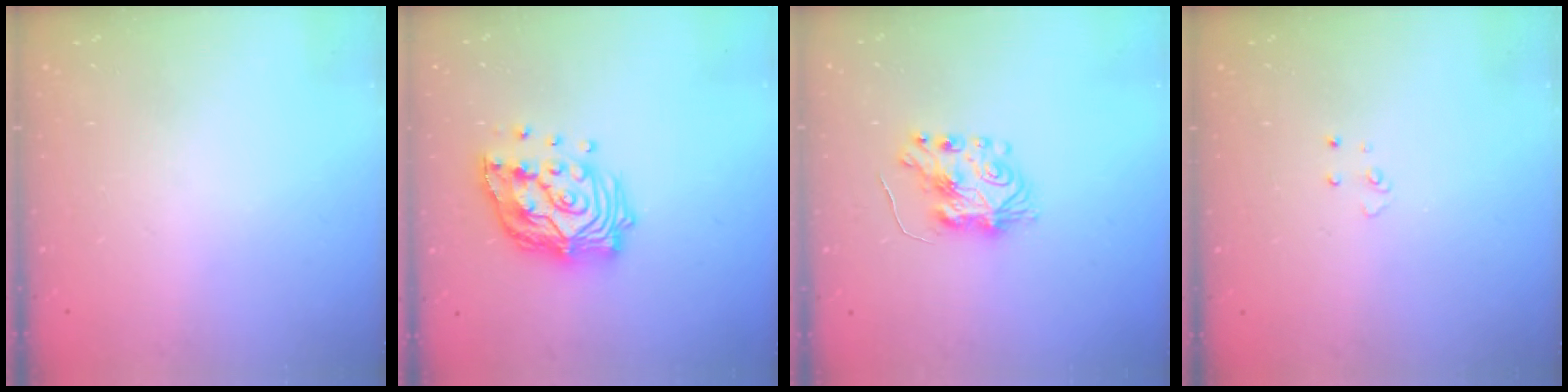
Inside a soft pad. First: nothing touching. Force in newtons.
{"total": 17.0, "press": 16.8, "slide": 2.2}
{"total": 8.7, "press": 8.6, "slide": 0.9}
{"total": 2.9, "press": 2.9, "slide": 0.2}